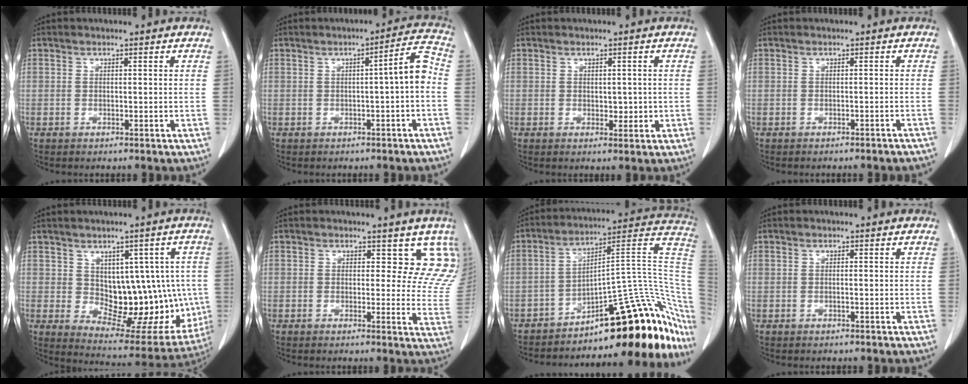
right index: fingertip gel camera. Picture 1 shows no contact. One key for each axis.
{"total": 4.9, "fx": -0.8, "fy": 0.1, "fz": 4.8, "tx": -0.062, "ty": 0.015, "tz": -0.011}
{"total": 2.0, "fx": 0.0, "fy": 1.3, "fz": 1.5, "tx": -0.016, "ty": 0.000, "tz": 0.007}
{"total": 4.8, "fx": -4.6, "fy": 0.5, "fz": 1.4, "tx": -0.020, "ty": -0.008, "tz": -0.047}
{"total": 15.3, "fx": 0.1, "fy": 8.2, "fz": 12.9, "tx": -0.148, "ty": 0.011, "tz": 0.033}
{"total": 8.7, "fx": 6.7, "fy": 4.6, "fz": 3.0, "tx": 0.003, "ty": -0.019, "tz": 0.042}
{"total": 28.1, "fx": -17.2, "fy": 7.8, "fz": 20.8, "tx": -0.178, "ty": 0.050, "tz": -0.228}
{"total": 0.0}